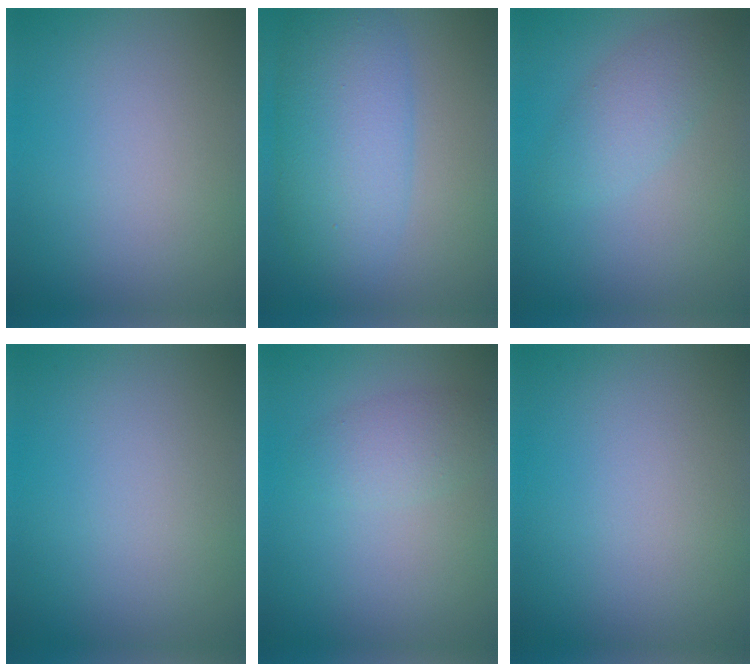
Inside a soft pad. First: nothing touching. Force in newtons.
{"total": 7.5, "press": 7.5, "slide": 0.1}
{"total": 2.7, "press": 2.7, "slide": 0.1}
{"total": 0.0}
{"total": 2.4, "press": 2.4, "slide": 0.1}
{"total": 0.0}